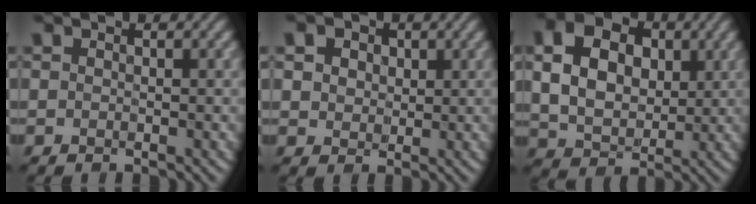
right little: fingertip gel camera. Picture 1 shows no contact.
{"total": 5.2, "force": [2.3, 3.8, 2.6], "torque": [-0.078, 0.010, 0.032]}
{"total": 8.5, "force": [1.5, 6.3, 5.5], "torque": [-0.127, 0.020, 0.023]}